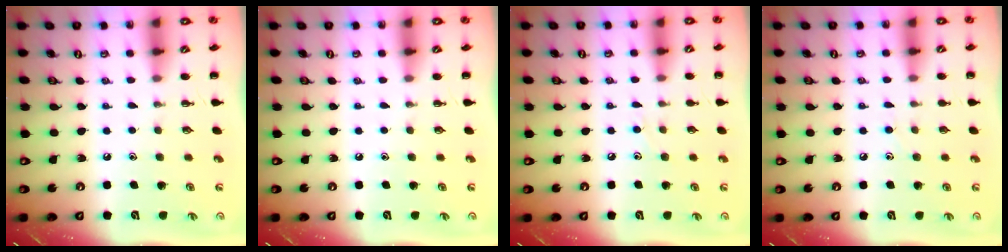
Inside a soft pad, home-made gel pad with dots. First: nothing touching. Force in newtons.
{"total": 0.0}
{"total": 5.6, "press": 5.3, "slide": 1.9}
{"total": 4.5, "press": 4.3, "slide": 1.5}